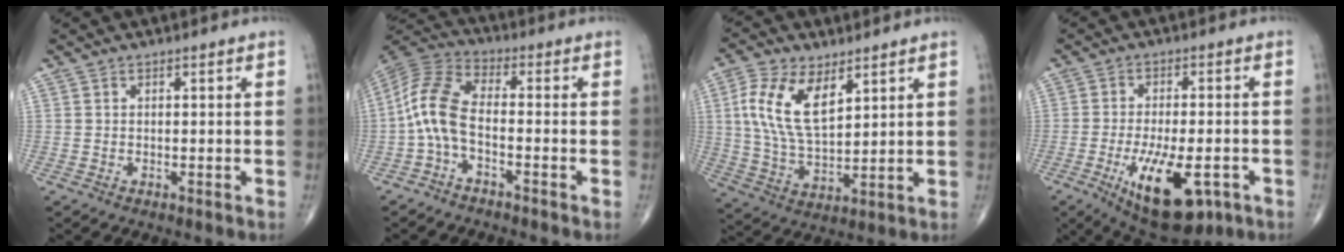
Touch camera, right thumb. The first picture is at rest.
{"total": 9.0, "force": [-2.2, 4.1, 7.8], "torque": [-0.170, 0.038, -0.056]}
{"total": 13.2, "force": [5.3, 6.7, 10.1], "torque": [-0.190, -0.018, 0.108]}
{"total": 14.9, "force": [-5.8, 6.2, 12.2], "torque": [-0.195, 0.004, -0.072]}